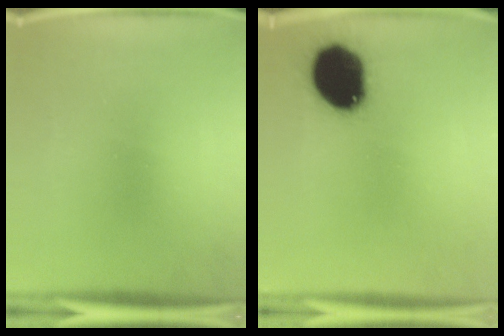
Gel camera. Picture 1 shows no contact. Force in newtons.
{"total": 18.6}